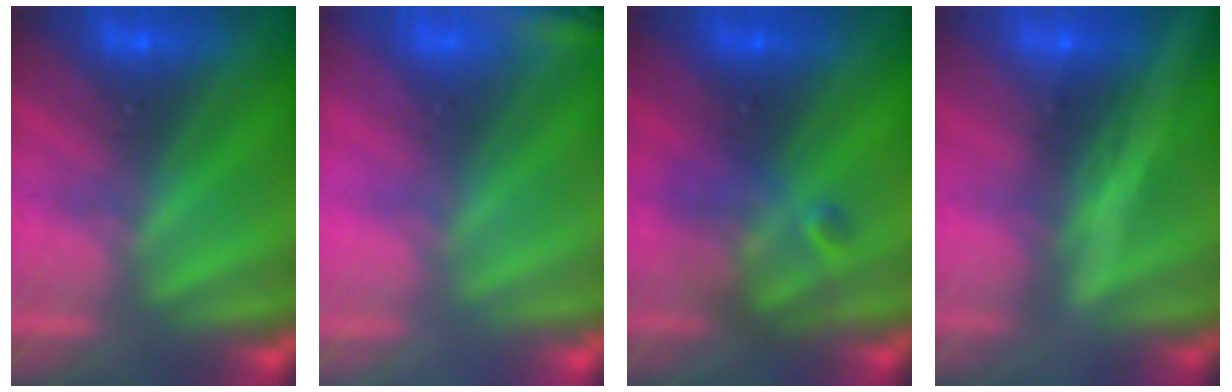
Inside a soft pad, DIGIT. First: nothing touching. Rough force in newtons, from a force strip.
{"total": 2.4}
{"total": 2.6}
{"total": 1.9}